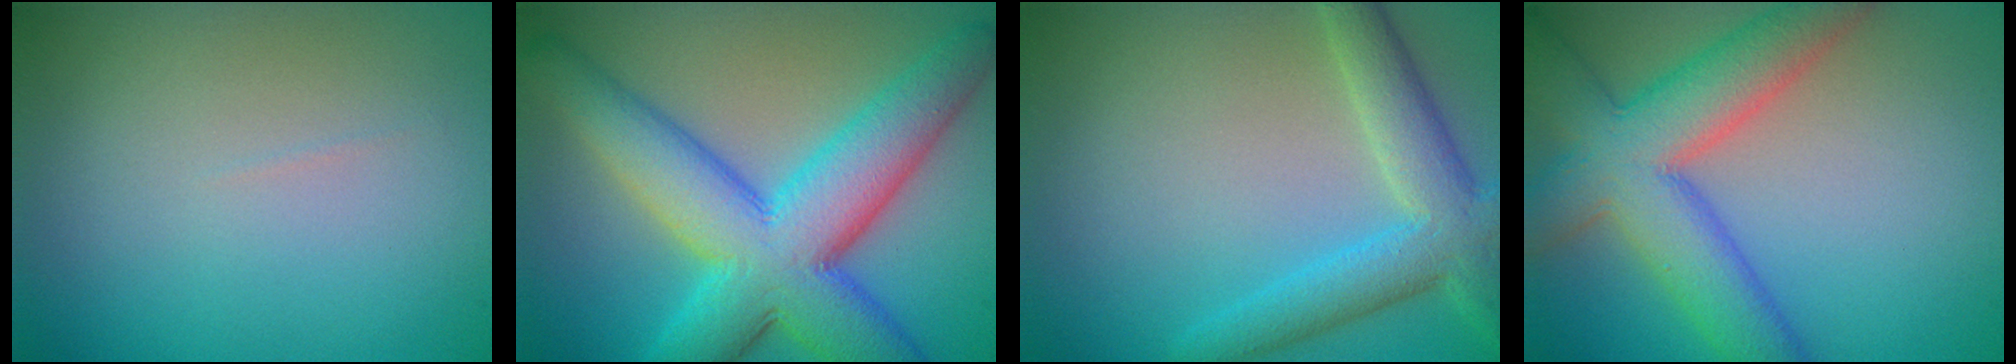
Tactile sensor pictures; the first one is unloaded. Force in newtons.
{"total": 11.0, "press": 11.0, "slide": 0.1}
{"total": 5.5, "press": 5.5, "slide": 0.3}
{"total": 8.5, "press": 8.5, "slide": 0.4}